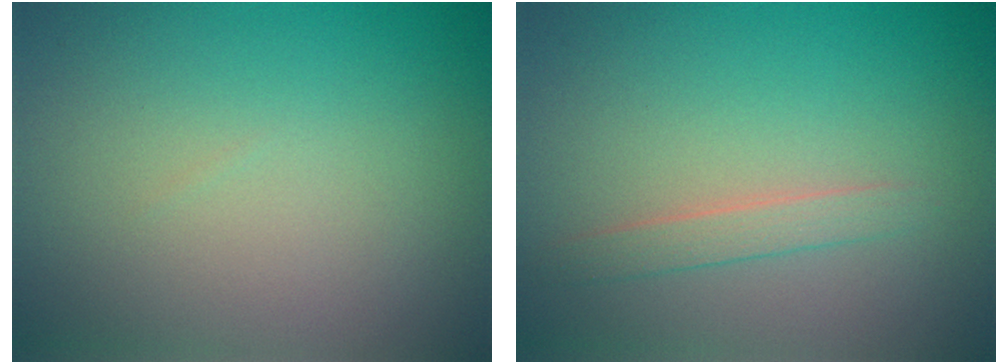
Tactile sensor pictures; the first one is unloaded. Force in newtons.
{"total": 1.5, "press": 1.5, "slide": 0.0}